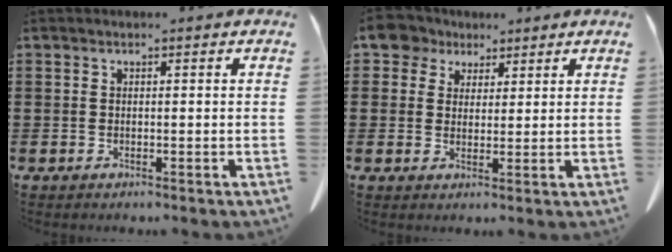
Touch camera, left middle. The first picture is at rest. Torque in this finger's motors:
{"motor_torque": [0.13, 0.15, 0.01, 0.03]}